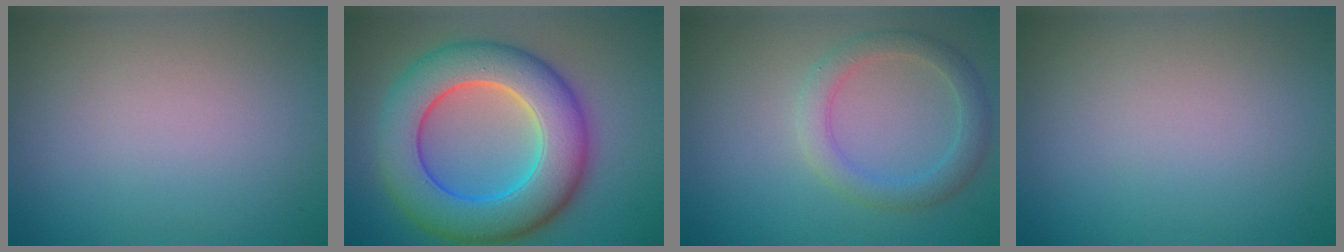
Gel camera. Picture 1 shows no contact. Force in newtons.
{"total": 10.9, "press": 10.8, "slide": 0.6}
{"total": 3.0, "press": 3.0, "slide": 0.1}
{"total": 0.0}